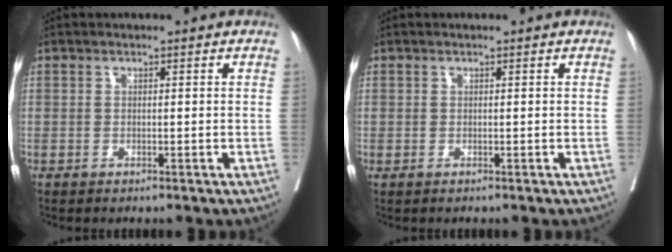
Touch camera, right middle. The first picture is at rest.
{"total": 0.0}